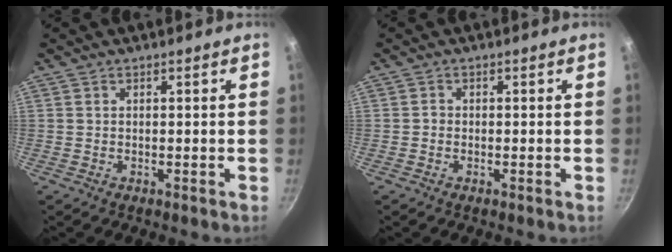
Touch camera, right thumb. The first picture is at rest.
{"total": 0.6, "force": [-0.3, 0.6, 0.1], "torque": [0.001, 0.003, -0.009]}